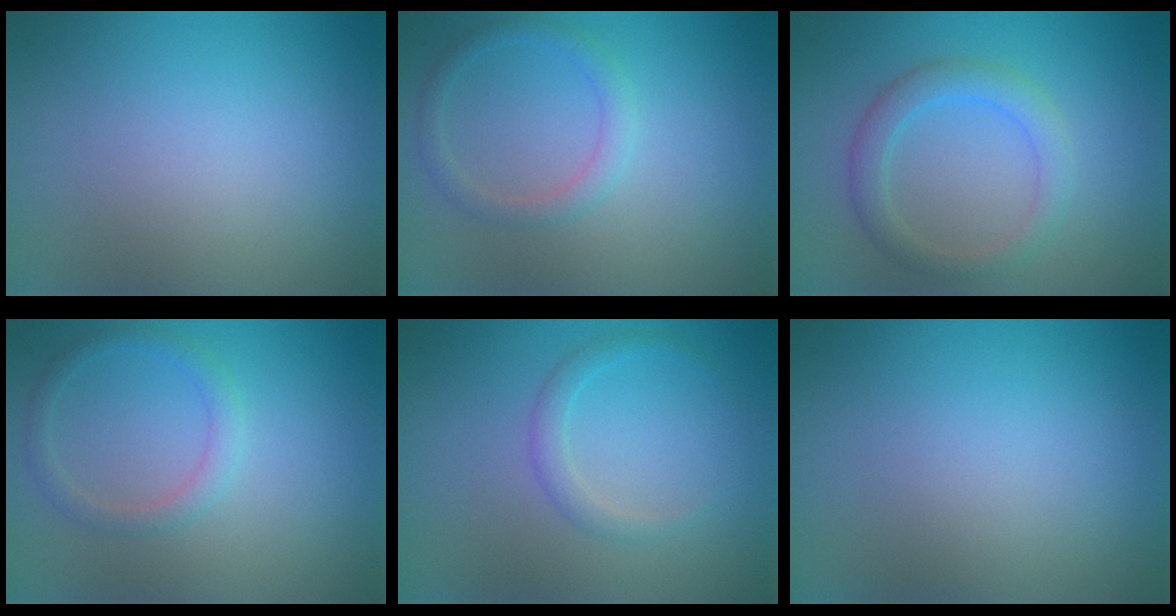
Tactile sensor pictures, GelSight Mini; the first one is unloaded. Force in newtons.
{"total": 1.7, "press": 1.7, "slide": 0.1}
{"total": 2.8, "press": 2.8, "slide": 0.2}
{"total": 1.7, "press": 1.7, "slide": 0.1}
{"total": 1.5, "press": 1.5, "slide": 0.1}
{"total": 0.0}